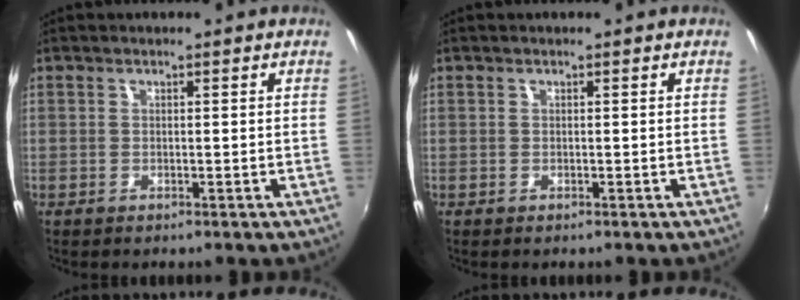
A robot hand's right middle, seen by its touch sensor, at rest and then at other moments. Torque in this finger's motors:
{"motor_torque": [-0.01, -0.28, 0.03, 0.00]}